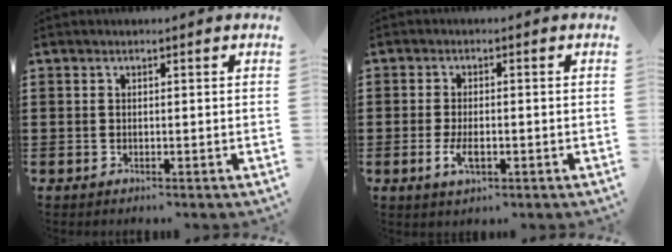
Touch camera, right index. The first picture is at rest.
{"total": 3.3, "force": [-1.0, 1.4, 2.9], "torque": [-0.065, -0.005, -0.020]}